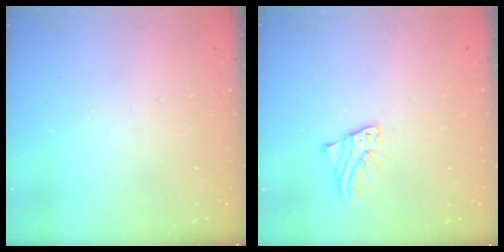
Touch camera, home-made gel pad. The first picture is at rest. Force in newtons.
{"total": 2.3, "press": 2.3, "slide": 0.1}